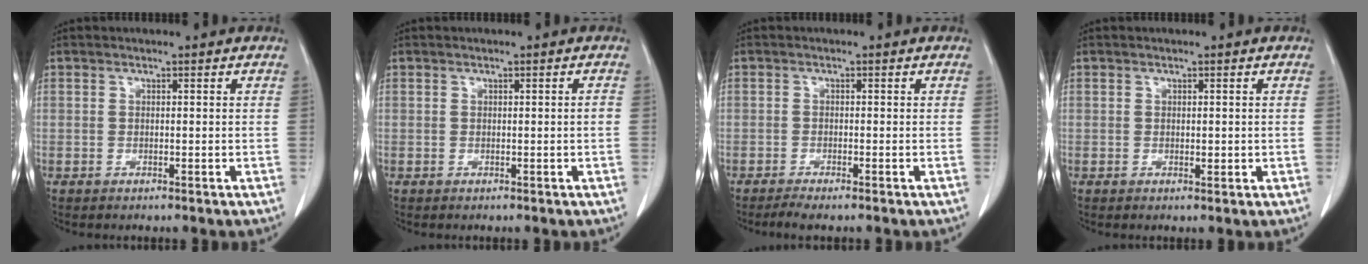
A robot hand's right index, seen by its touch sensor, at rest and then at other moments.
{"total": 0.7, "force": [-0.1, 0.0, 0.7], "torque": [-0.012, -0.001, 0.002]}
{"total": 2.3, "force": [-1.8, 0.0, 1.3], "torque": [-0.027, -0.006, -0.033]}
{"total": 1.2, "force": [0.0, 0.6, 1.0], "torque": [-0.015, -0.004, 0.003]}